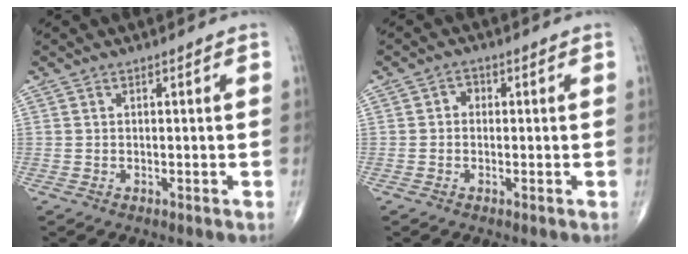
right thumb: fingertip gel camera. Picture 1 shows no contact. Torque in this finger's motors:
{"motor_torque": [0.52, 0.58, 0.33, 0.22, -0.01]}